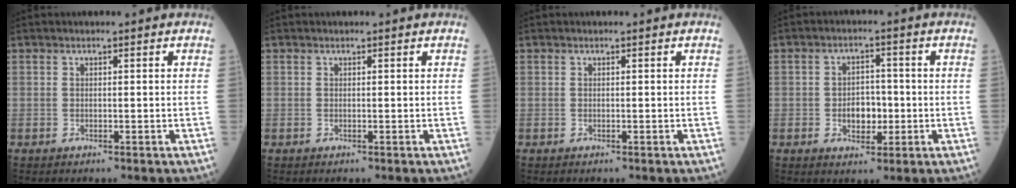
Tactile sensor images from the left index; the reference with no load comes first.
{"total": 0.0}
{"total": 0.0}
{"total": 4.5, "force": [-0.8, 3.0, 3.3], "torque": [-0.053, 0.008, -0.010]}